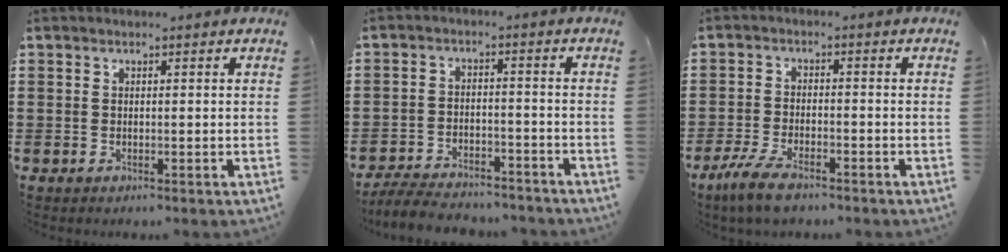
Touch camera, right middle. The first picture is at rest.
{"total": 5.6, "force": [-5.5, 0.8, 1.2], "torque": [-0.028, 0.007, -0.110]}
{"total": 5.2, "force": [-3.7, 1.6, 3.3], "torque": [-0.081, -0.003, -0.075]}